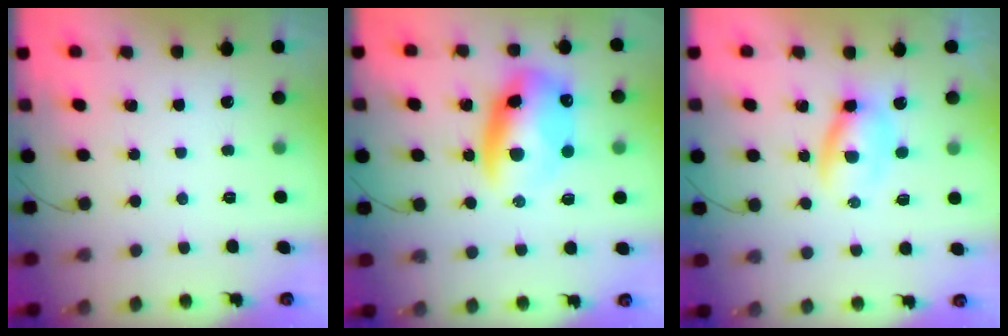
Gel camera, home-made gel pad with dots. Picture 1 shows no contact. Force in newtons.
{"total": 13.4, "press": 13.0, "slide": 3.1}
{"total": 4.3, "press": 4.2, "slide": 0.8}